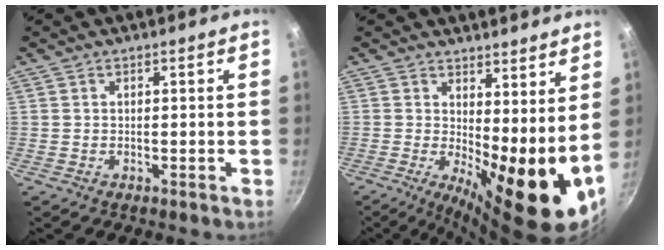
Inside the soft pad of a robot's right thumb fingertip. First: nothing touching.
{"total": 12.9, "force": [1.2, 4.4, 12.0], "torque": [-0.159, -0.014, 0.023]}